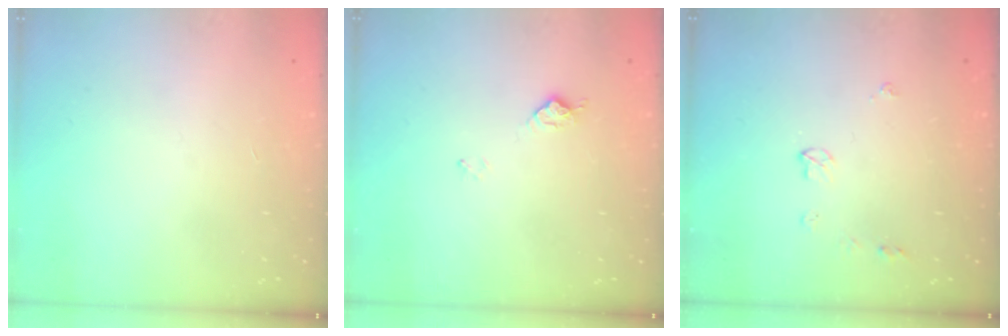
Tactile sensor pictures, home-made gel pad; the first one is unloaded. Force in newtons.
{"total": 7.4, "press": 7.4, "slide": 0.7}
{"total": 4.5, "press": 4.5, "slide": 0.6}